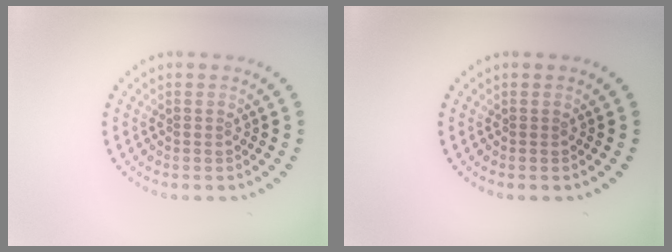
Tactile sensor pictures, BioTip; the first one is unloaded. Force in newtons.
{"total": 0.0}